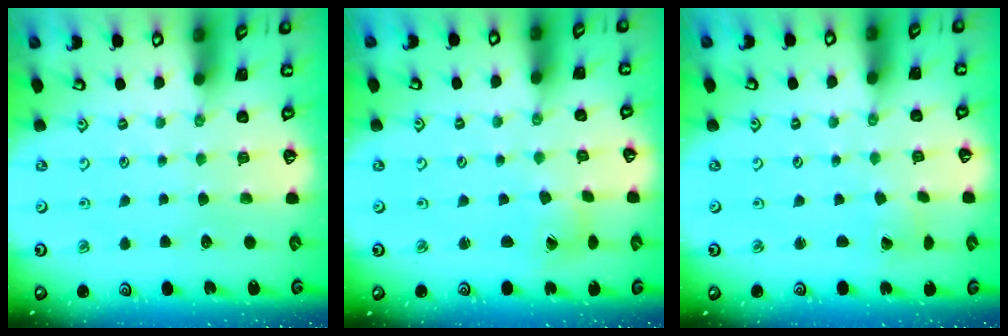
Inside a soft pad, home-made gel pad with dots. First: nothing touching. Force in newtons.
{"total": 1.7, "press": 1.6, "slide": 0.2}
{"total": 1.7, "press": 1.7, "slide": 0.0}